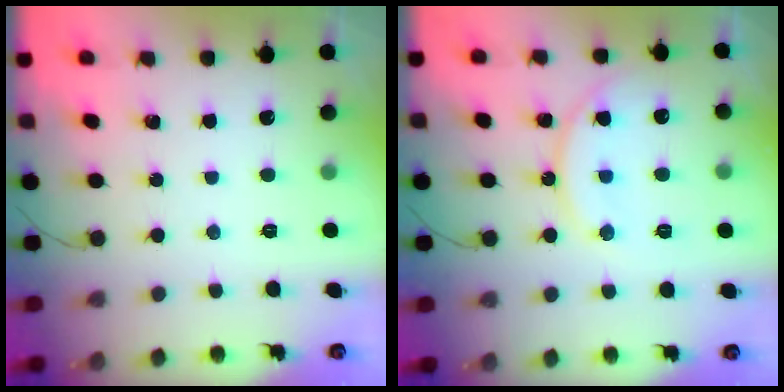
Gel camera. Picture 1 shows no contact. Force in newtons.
{"total": 13.5, "press": 13.4, "slide": 1.1}